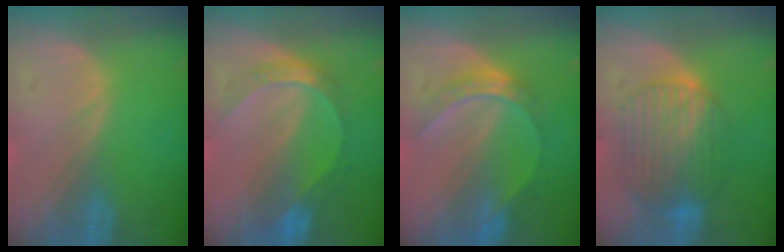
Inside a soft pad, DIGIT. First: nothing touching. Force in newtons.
{"total": 6.5, "press": 5.6, "slide": 3.3}
{"total": 5.2, "press": 5.2, "slide": 0.5}
{"total": 8.4, "press": 8.4, "slide": 0.5}